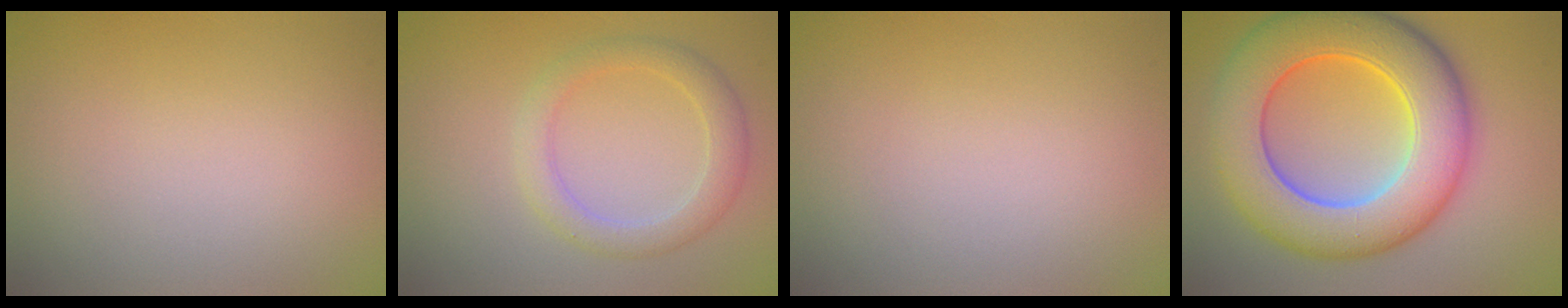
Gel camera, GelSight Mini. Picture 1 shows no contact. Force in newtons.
{"total": 2.9, "press": 2.9, "slide": 0.2}
{"total": 0.0}
{"total": 11.7, "press": 11.7, "slide": 0.3}